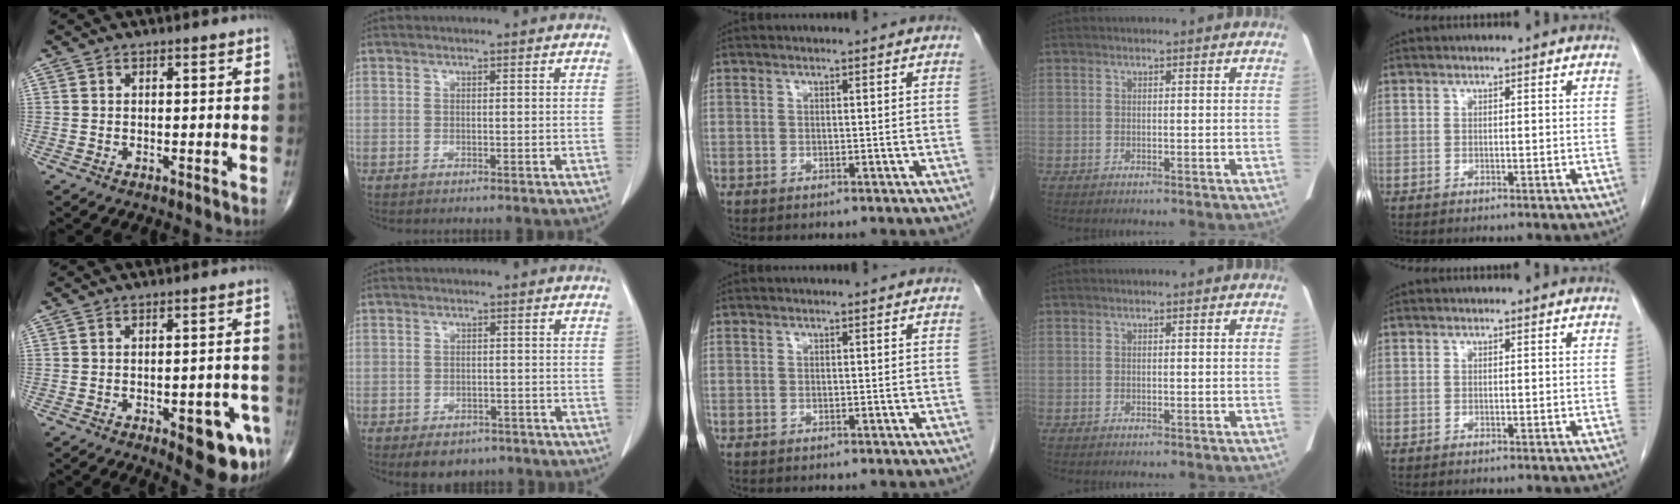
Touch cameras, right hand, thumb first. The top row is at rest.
{"thumb": {"total": 10.8, "force": [-4.9, 3.9, 8.8], "torque": [-0.084, 0.020, -0.052]}, "index": {"total": 5.1, "force": [-3.7, 3.2, 1.7], "torque": [-0.014, 0.003, -0.045]}}